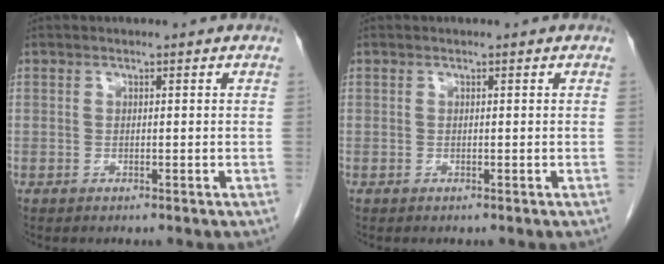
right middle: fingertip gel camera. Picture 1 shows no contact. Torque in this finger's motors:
{"motor_torque": [0.00, 0.00, 0.00, 0.00]}